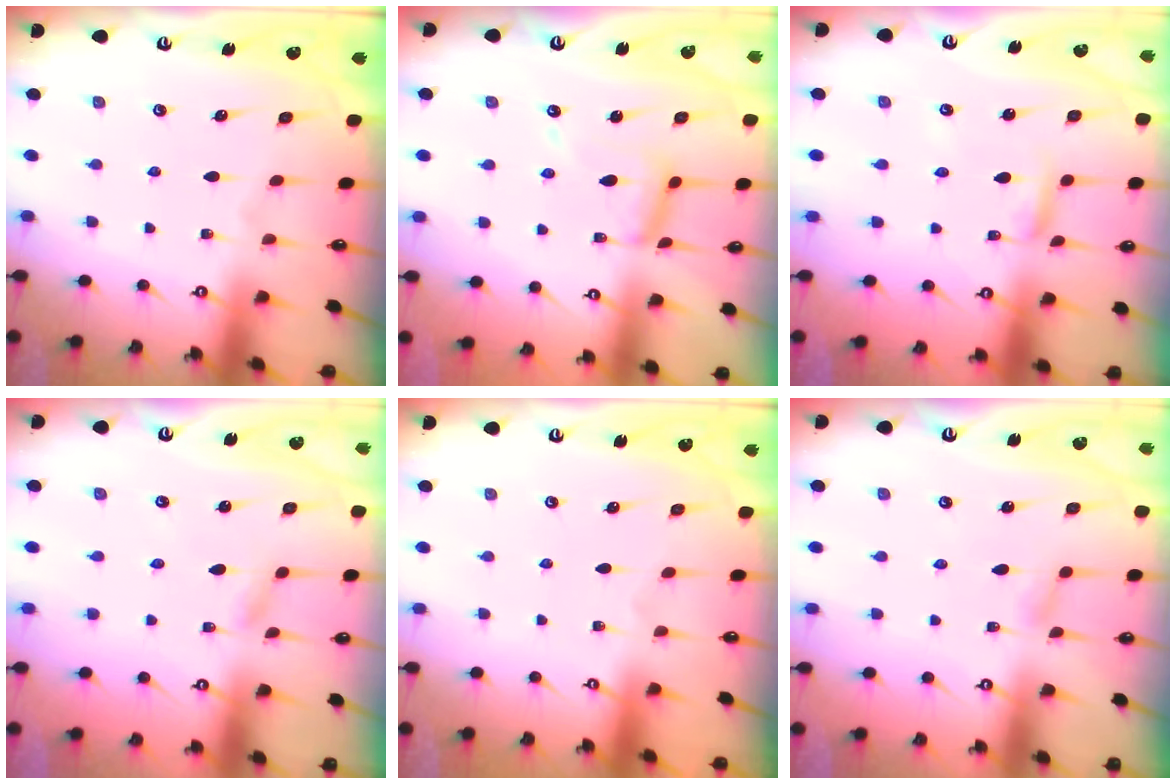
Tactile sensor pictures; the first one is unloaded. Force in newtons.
{"total": 11.8, "press": 11.7, "slide": 1.1}
{"total": 3.7, "press": 3.7, "slide": 0.3}
{"total": 1.6, "press": 1.6, "slide": 0.1}
{"total": 0.0}
{"total": 3.2, "press": 3.1, "slide": 0.4}